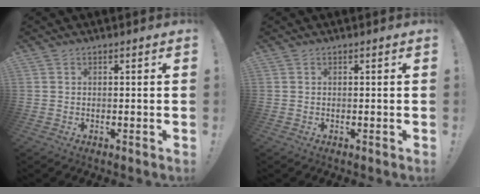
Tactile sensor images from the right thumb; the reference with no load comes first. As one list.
[{"total": 0.0}]